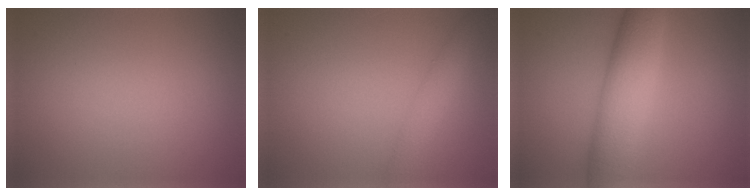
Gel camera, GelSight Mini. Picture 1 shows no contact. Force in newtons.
{"total": 2.2, "press": 2.2, "slide": 0.1}
{"total": 7.8, "press": 7.8, "slide": 0.2}